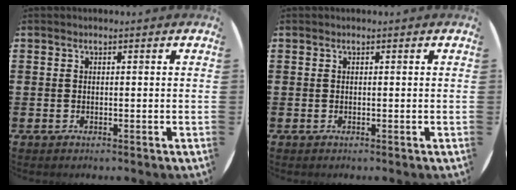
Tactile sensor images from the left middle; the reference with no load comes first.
{"total": 0.0}